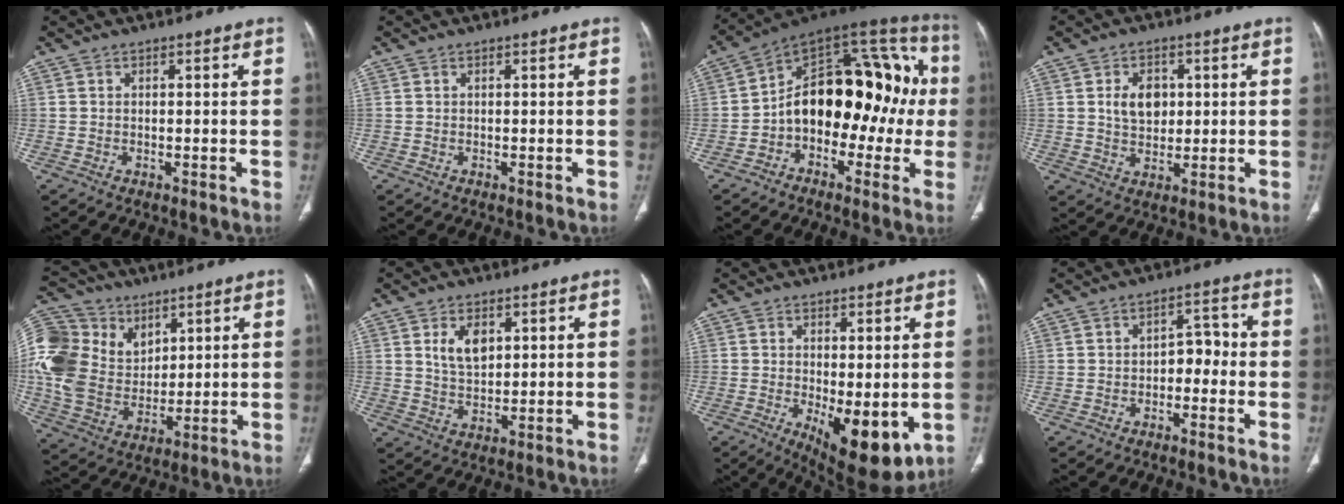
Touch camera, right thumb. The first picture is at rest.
{"total": 0.0}
{"total": 23.0, "force": [-1.2, 14.2, 18.0], "torque": [-0.219, 0.065, -0.026]}
{"total": 6.7, "force": [1.4, 4.8, 4.4], "torque": [-0.051, -0.008, 0.026]}
{"total": 15.7, "force": [3.3, 11.3, 10.4], "torque": [-0.234, 0.010, 0.067]}
{"total": 5.8, "force": [2.2, 3.5, 4.1], "torque": [-0.062, -0.014, 0.047]}
{"total": 11.3, "force": [-2.2, 4.6, 10.1], "torque": [-0.140, -0.028, -0.016]}
{"total": 4.5, "force": [-1.4, 3.0, 3.0], "torque": [-0.023, 0.030, -0.027]}